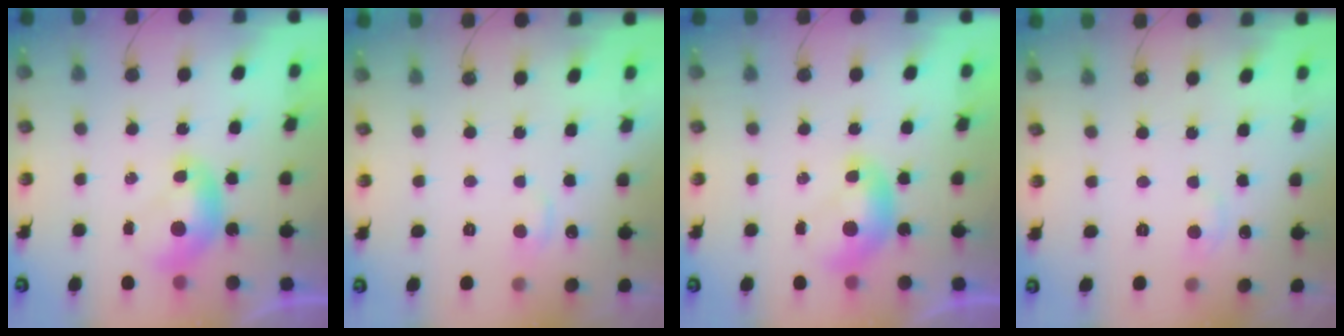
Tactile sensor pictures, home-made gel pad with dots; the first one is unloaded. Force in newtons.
{"total": 0.8, "press": 0.2, "slide": 0.8}
{"total": 0.0}
{"total": 1.8, "press": 1.7, "slide": 0.6}